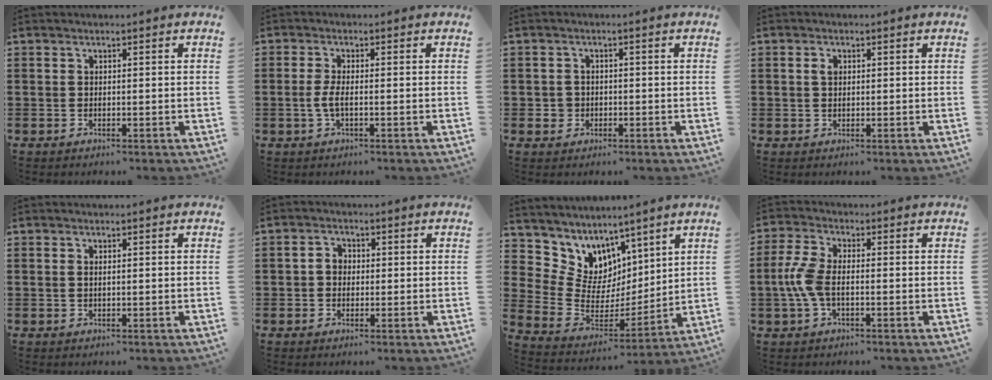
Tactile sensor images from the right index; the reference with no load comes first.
{"total": 3.0, "force": [-0.7, 0.7, 2.8], "torque": [-0.072, -0.007, -0.022]}
{"total": 1.9, "force": [-0.6, 1.8, 0.3], "torque": [-0.013, 0.004, -0.014]}
{"total": 1.3, "force": [0.4, 0.8, 1.0], "torque": [-0.021, 0.006, 0.006]}
{"total": 0.6, "force": [0.1, 0.2, 0.5], "torque": [-0.012, -0.001, 0.003]}
{"total": 2.2, "force": [-0.2, 1.9, 1.2], "torque": [-0.028, 0.008, -0.006]}
{"total": 7.3, "force": [5.1, 5.2, -0.2], "torque": [-0.056, -0.065, 0.096]}
{"total": 6.3, "force": [-0.9, 2.9, 5.5], "torque": [-0.139, -0.008, -0.025]}